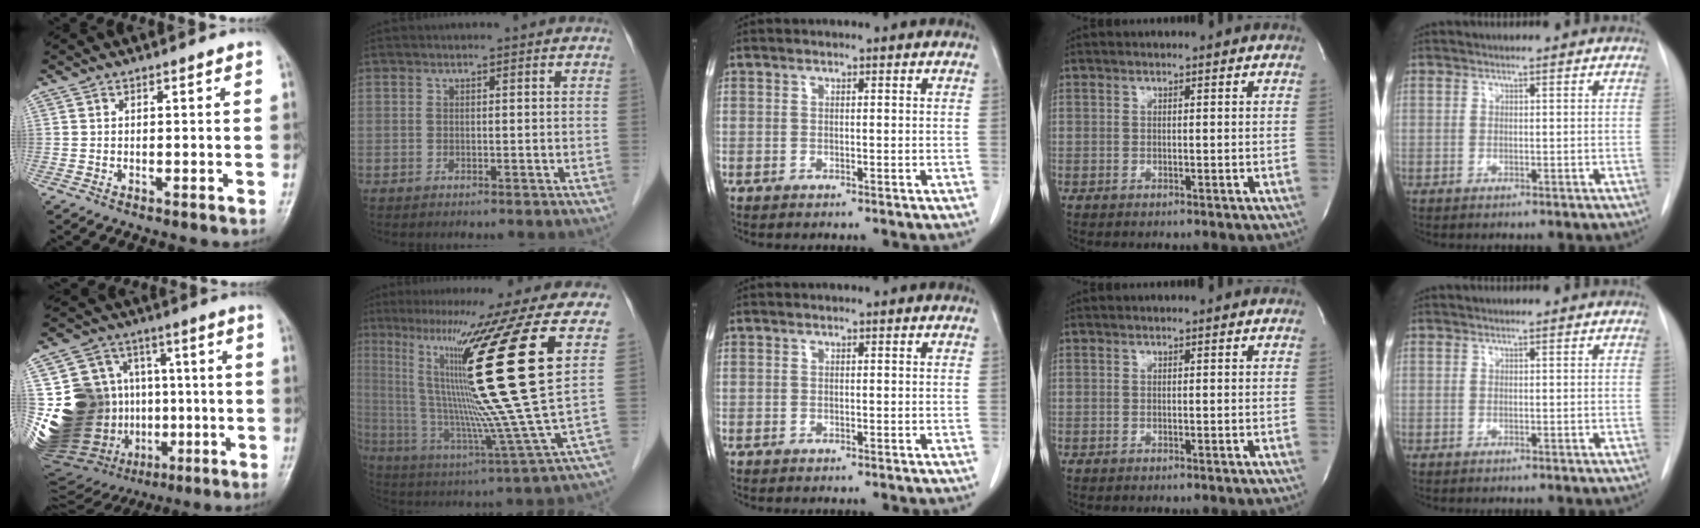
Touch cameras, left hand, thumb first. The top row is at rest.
{"thumb": {"total": 30.1, "force": [-1.6, 24.2, 17.9], "torque": [-0.335, 0.053, 0.006]}, "index": {"total": 22.5, "force": [7.7, -3.4, 20.8], "torque": [-0.349, -0.031, 0.112]}}